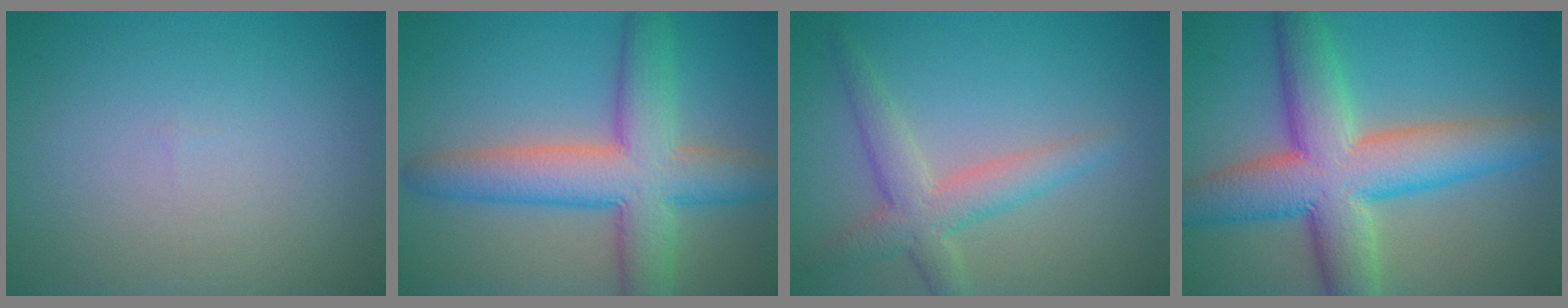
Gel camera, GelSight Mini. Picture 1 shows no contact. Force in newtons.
{"total": 8.8, "press": 8.8, "slide": 0.3}
{"total": 3.9, "press": 3.8, "slide": 0.1}
{"total": 10.2, "press": 10.2, "slide": 0.3}